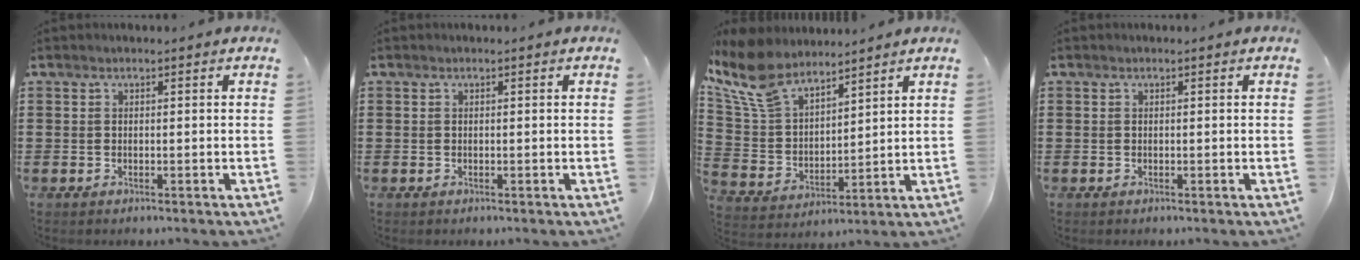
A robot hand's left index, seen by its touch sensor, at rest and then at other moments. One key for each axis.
{"total": 0.0}
{"total": 10.5, "fx": 8.6, "fy": 3.9, "fz": 4.5, "tx": -0.122, "ty": -0.028, "tz": 0.166}
{"total": 0.0}